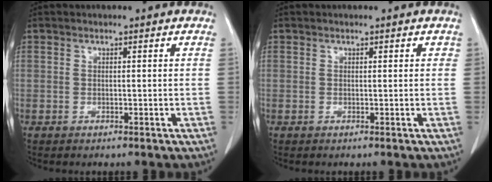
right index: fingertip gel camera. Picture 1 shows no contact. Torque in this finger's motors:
{"motor_torque": [-0.07, 0.05, -0.03, -0.01]}